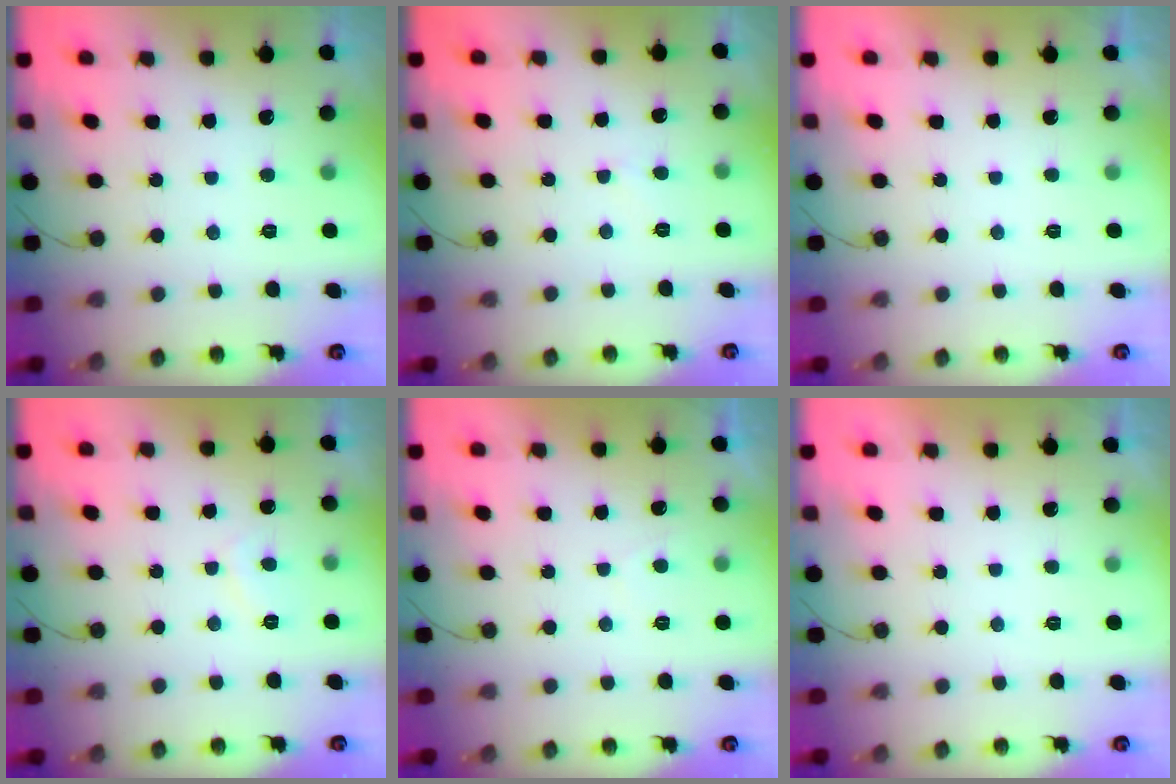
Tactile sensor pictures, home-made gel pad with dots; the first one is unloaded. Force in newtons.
{"total": 3.0, "press": 3.0, "slide": 0.3}
{"total": 2.3, "press": 2.2, "slide": 0.3}
{"total": 2.2, "press": 2.1, "slide": 0.7}
{"total": 2.0, "press": 1.9, "slide": 0.7}
{"total": 2.3, "press": 2.2, "slide": 0.3}